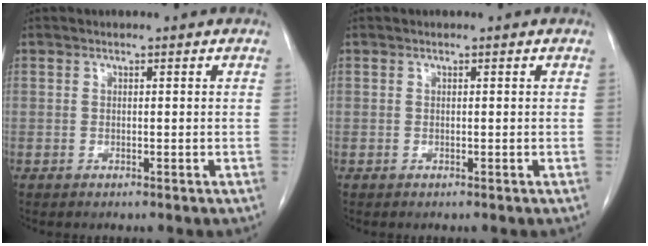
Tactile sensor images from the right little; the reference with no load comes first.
{"total": 0.0}